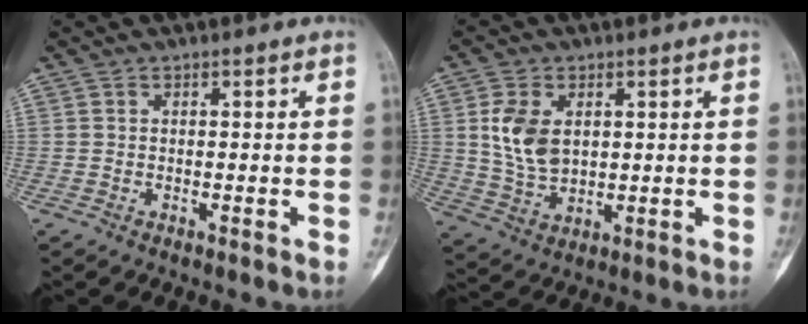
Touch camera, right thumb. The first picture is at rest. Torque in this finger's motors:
{"motor_torque": [0.45, 0.94, 0.75, -0.10, 0.31]}